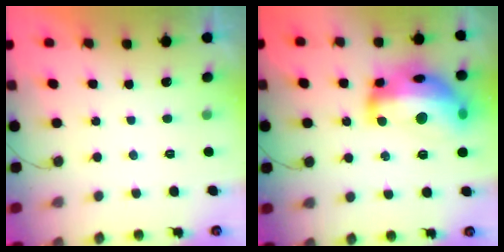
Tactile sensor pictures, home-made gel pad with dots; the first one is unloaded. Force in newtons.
{"total": 23.1, "press": 23.0, "slide": 1.4}